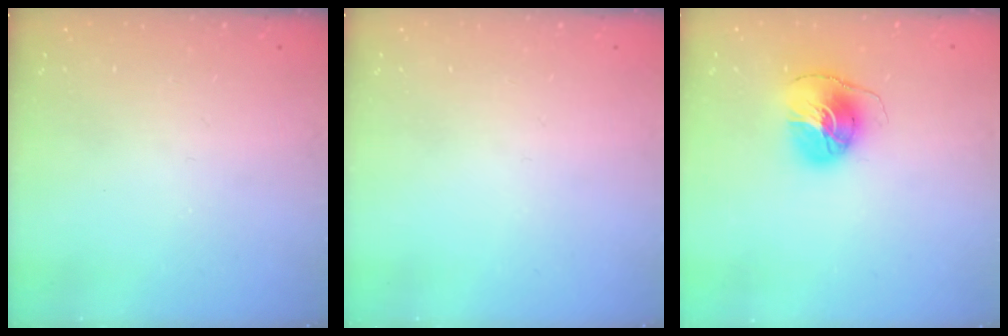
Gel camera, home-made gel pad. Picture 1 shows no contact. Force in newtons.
{"total": 0.0}
{"total": 8.6, "press": 8.6, "slide": 0.9}